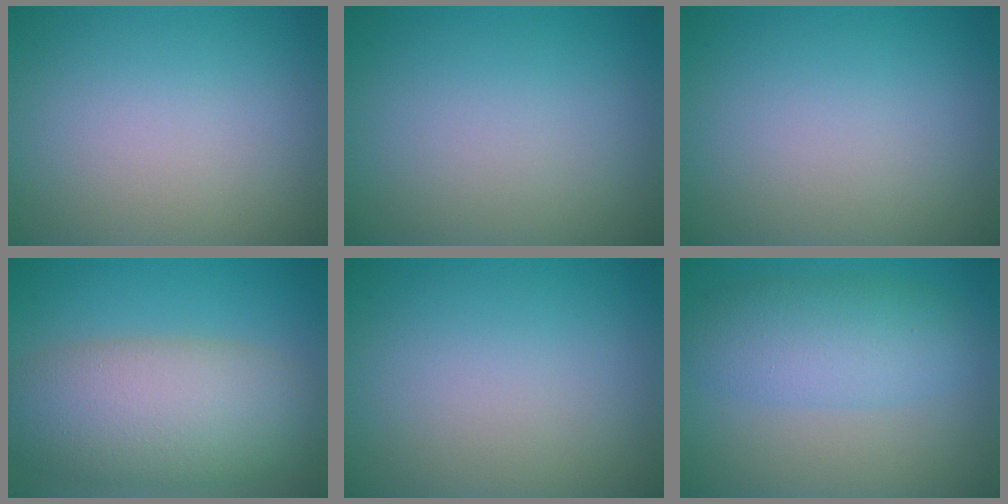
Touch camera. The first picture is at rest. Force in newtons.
{"total": 0.0}
{"total": 0.0}
{"total": 8.9, "press": 8.9, "slide": 0.4}
{"total": 0.0}
{"total": 4.8, "press": 4.8, "slide": 0.0}